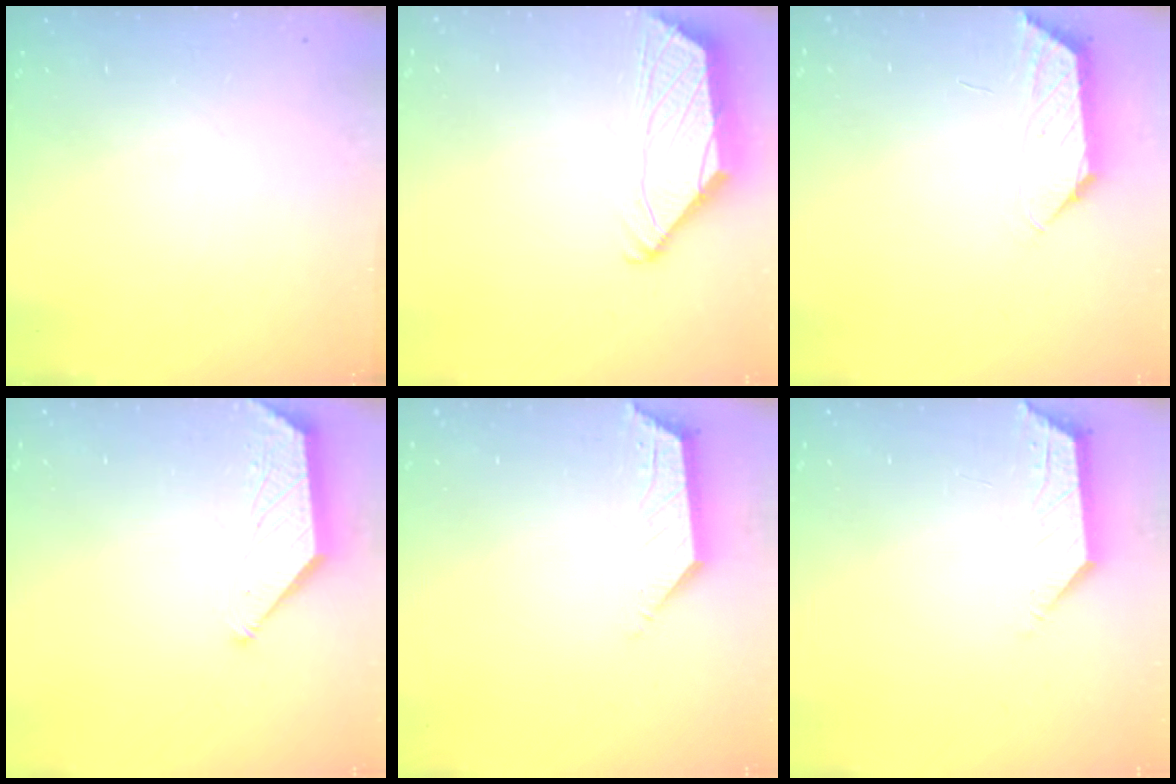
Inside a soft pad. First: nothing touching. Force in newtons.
{"total": 2.1, "press": 2.0, "slide": 0.8}
{"total": 1.3, "press": 1.3, "slide": 0.4}
{"total": 1.4, "press": 1.4, "slide": 0.3}
{"total": 2.7, "press": 2.7, "slide": 0.5}
{"total": 2.0, "press": 2.0, "slide": 0.4}